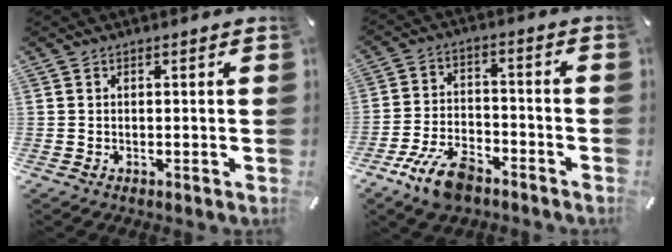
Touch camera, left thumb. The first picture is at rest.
{"total": 11.1, "force": [-7.1, 5.5, 6.4], "torque": [-0.132, 0.036, -0.132]}